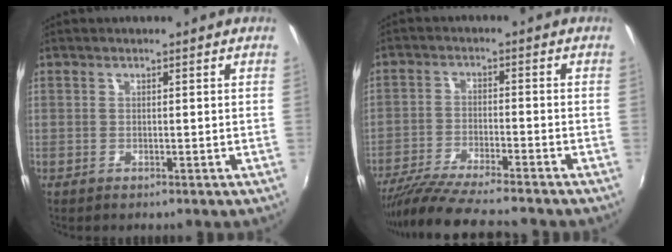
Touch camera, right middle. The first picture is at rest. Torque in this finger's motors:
{"motor_torque": [0.94, -1.20, 0.32, 0.05]}